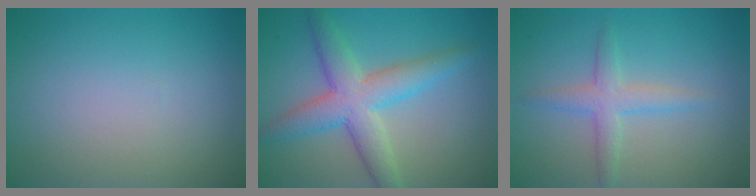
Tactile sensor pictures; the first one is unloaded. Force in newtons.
{"total": 5.9, "press": 5.9, "slide": 0.1}
{"total": 2.7, "press": 2.7, "slide": 0.1}